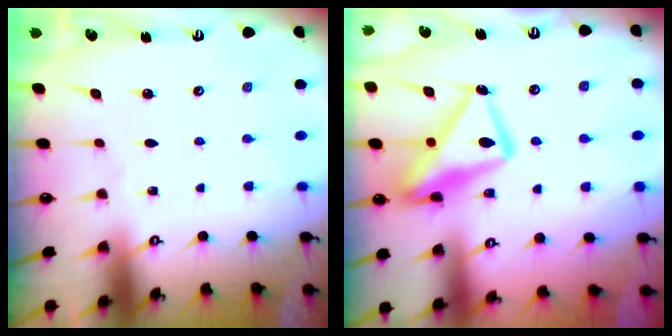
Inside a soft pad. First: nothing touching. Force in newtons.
{"total": 17.7, "press": 17.6, "slide": 1.7}